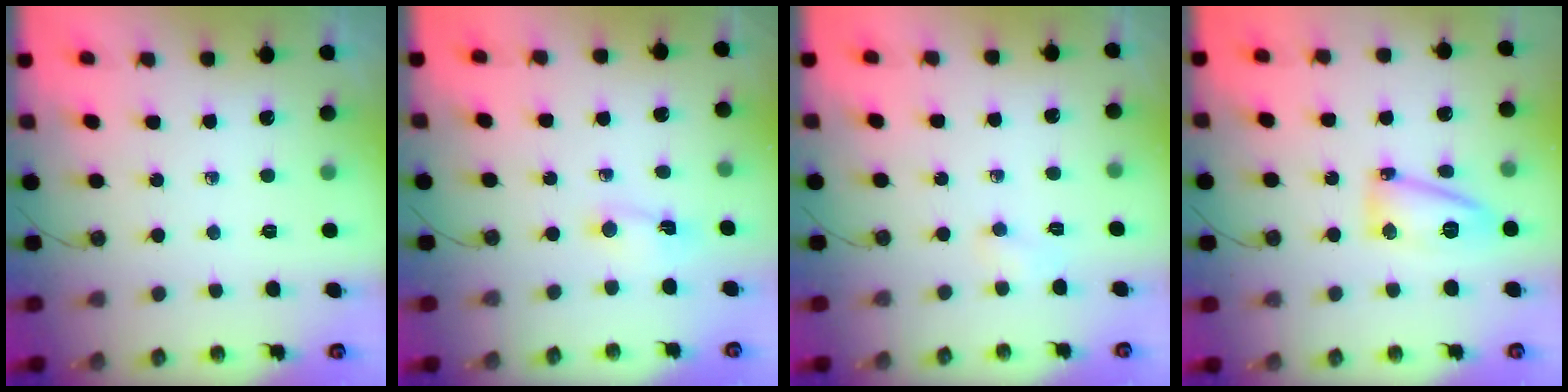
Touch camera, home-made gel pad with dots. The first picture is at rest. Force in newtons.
{"total": 1.4, "press": 1.4, "slide": 0.1}
{"total": 11.3, "press": 3.8, "slide": 10.7}
{"total": 9.7, "press": 9.6, "slide": 0.7}